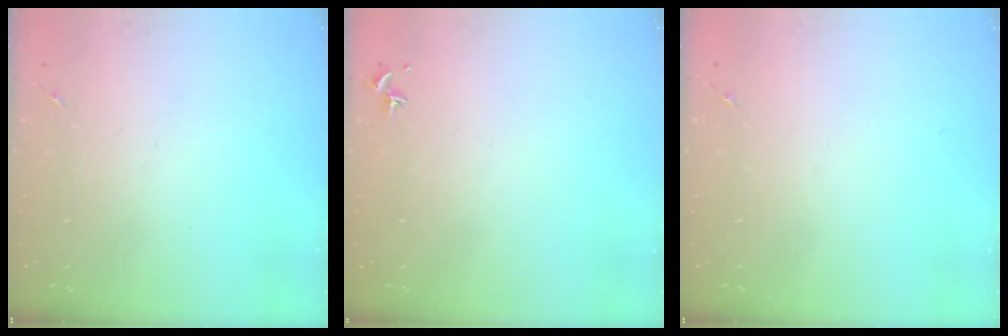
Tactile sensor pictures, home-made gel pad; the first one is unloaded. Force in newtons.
{"total": 0.7, "press": 0.5, "slide": 0.4}
{"total": 0.0}